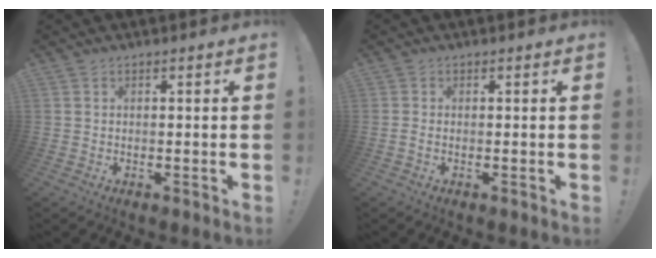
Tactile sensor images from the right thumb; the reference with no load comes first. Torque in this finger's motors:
{"motor_torque": [-0.10, -0.08, -0.15, 0.02, 0.10]}